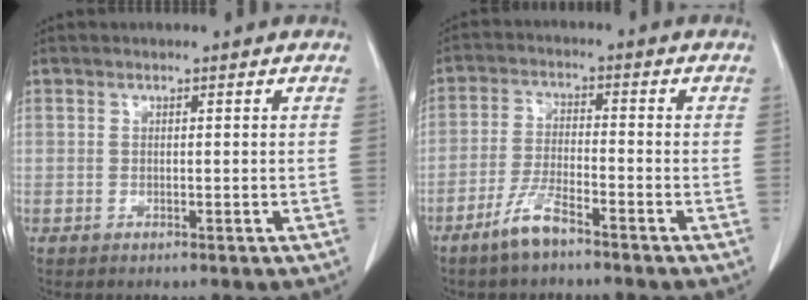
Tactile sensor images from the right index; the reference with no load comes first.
{"total": 5.7, "force": [-4.2, 0.9, 3.6], "torque": [-0.082, -0.005, -0.084]}